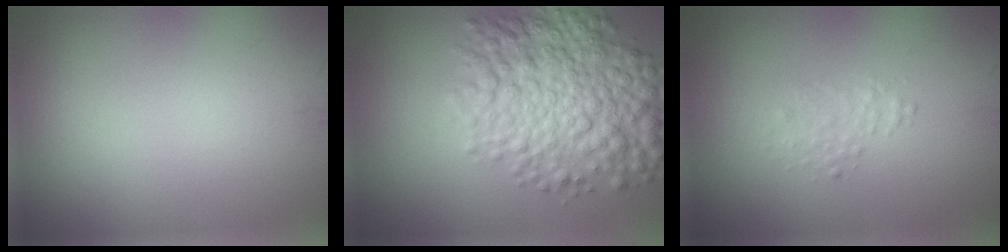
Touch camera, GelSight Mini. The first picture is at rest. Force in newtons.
{"total": 8.2, "press": 8.2, "slide": 0.2}
{"total": 1.2, "press": 1.2, "slide": 0.0}